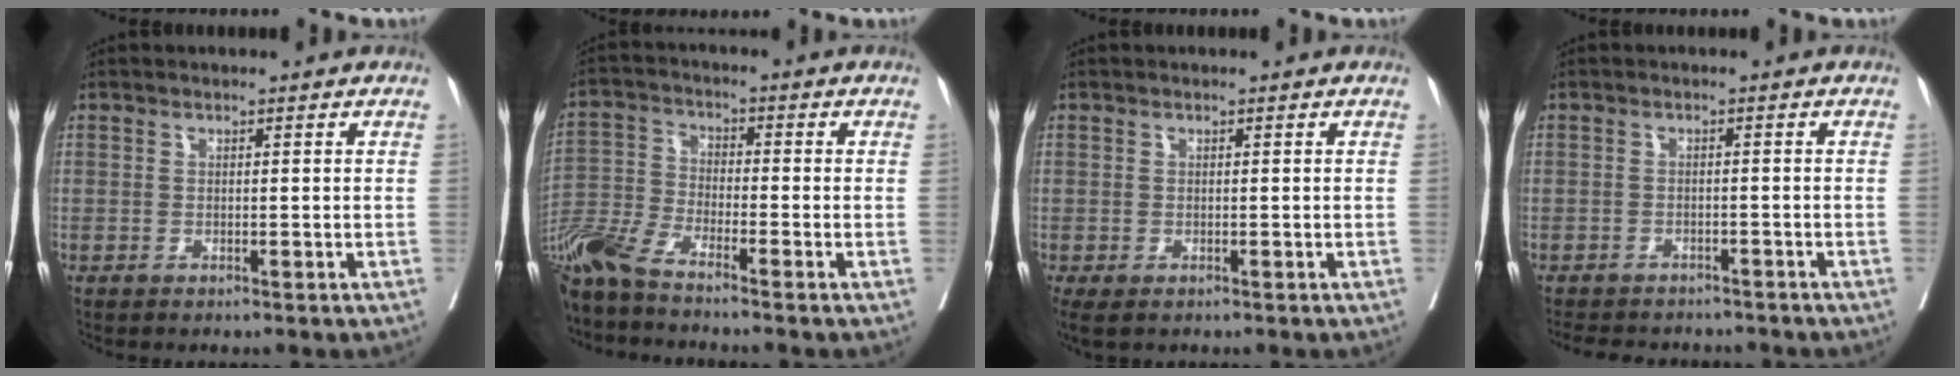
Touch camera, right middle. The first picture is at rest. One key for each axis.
{"total": 9.1, "fx": -7.7, "fy": 0.1, "fz": 4.8, "tx": -0.110, "ty": -0.026, "tz": -0.160}
{"total": 2.5, "fx": -1.4, "fy": 1.4, "fz": 1.5, "tx": -0.028, "ty": -0.009, "tz": -0.020}
{"total": 9.5, "fx": -8.6, "fy": 3.3, "fz": 2.5, "tx": -0.041, "ty": 0.002, "tz": -0.108}